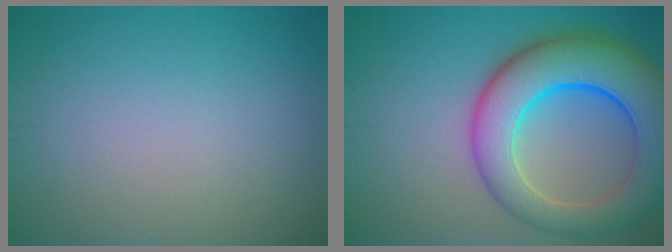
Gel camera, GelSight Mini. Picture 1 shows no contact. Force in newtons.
{"total": 10.9, "press": 10.9, "slide": 0.4}